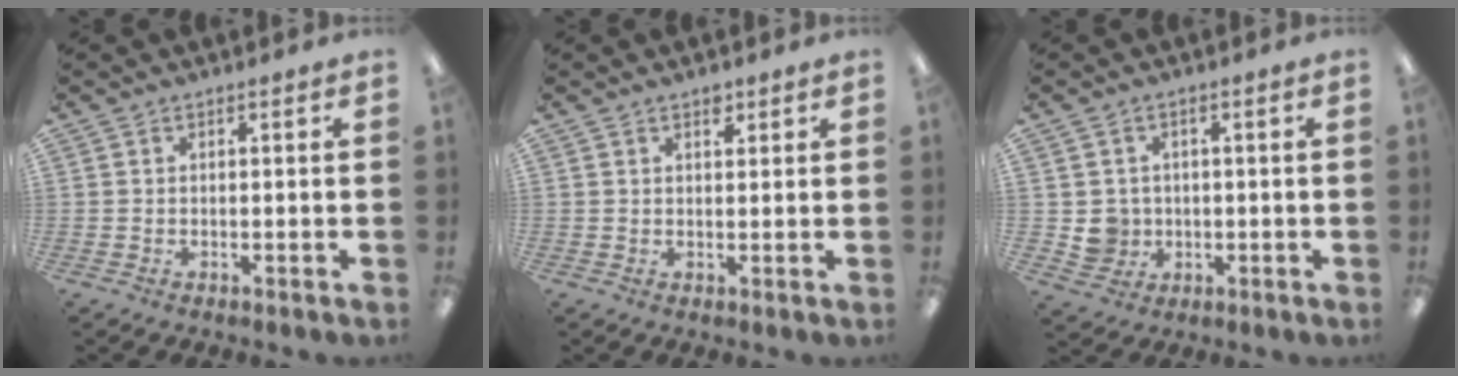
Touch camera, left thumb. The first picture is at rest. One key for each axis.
{"total": 2.2, "fx": 1.6, "fy": 1.0, "fz": 1.1, "tx": -0.008, "ty": -0.007, "tz": 0.025}
{"total": 4.6, "fx": 0.2, "fy": 4.5, "fz": 0.8, "tx": -0.008, "ty": 0.005, "tz": 0.006}